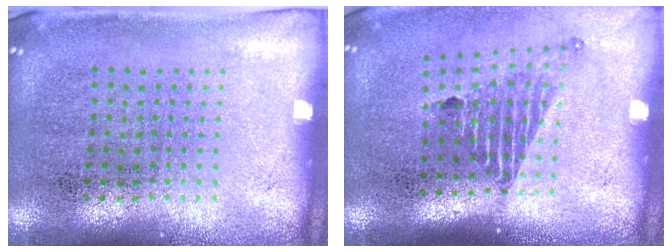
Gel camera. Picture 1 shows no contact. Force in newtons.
{"total": 1.6, "press": 1.2, "slide": 1.1}